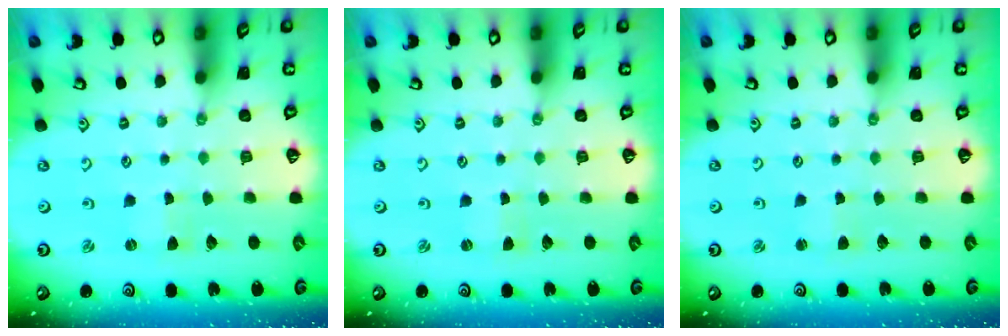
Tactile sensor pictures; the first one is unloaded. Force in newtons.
{"total": 0.0}
{"total": 2.1, "press": 2.0, "slide": 0.3}